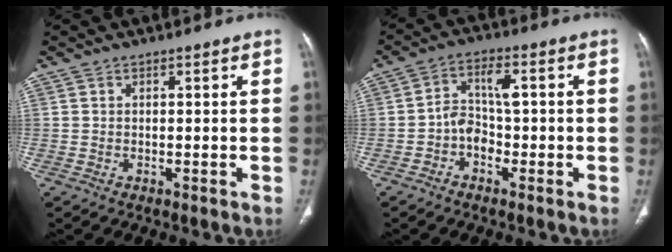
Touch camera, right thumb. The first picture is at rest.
{"total": 5.8, "force": [-1.6, 3.9, 3.9], "torque": [-0.064, 0.026, -0.037]}